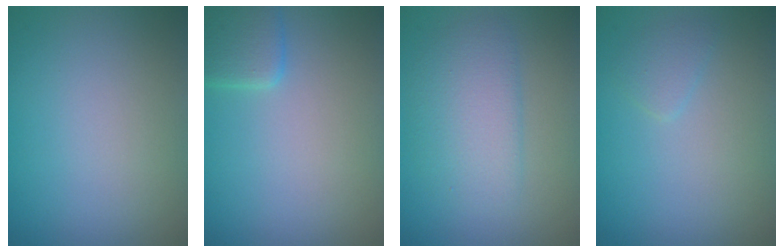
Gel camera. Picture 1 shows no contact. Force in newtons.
{"total": 2.5, "press": 2.5, "slide": 0.1}
{"total": 3.6, "press": 3.6, "slide": 0.1}
{"total": 1.1, "press": 1.1, "slide": 0.1}